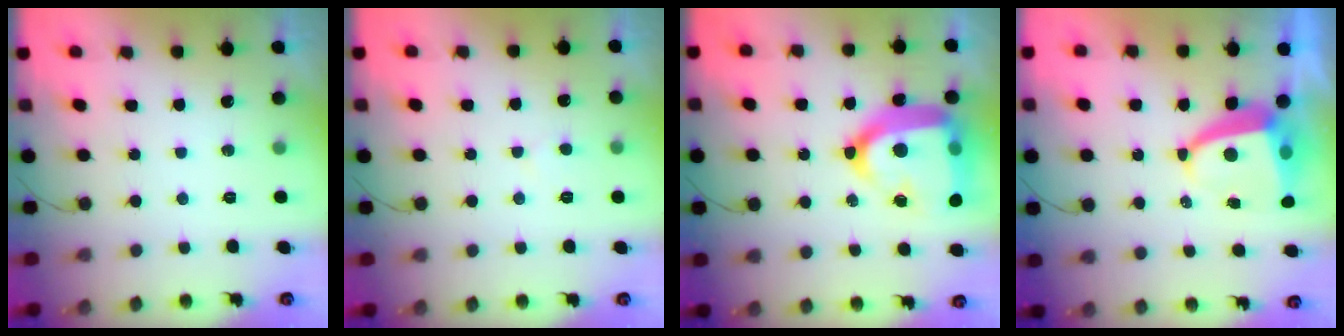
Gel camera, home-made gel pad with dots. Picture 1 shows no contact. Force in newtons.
{"total": 2.0, "press": 2.0, "slide": 0.3}
{"total": 26.9, "press": 26.7, "slide": 2.5}
{"total": 5.7, "press": 5.7, "slide": 0.4}